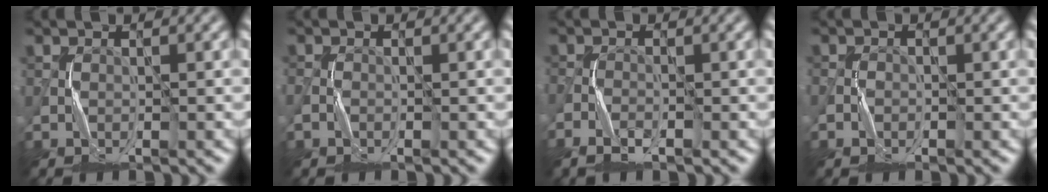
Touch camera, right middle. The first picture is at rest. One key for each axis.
{"total": 1.1, "fx": -0.5, "fy": 0.8, "fz": 0.7, "tx": -0.017, "ty": 0.002, "tz": -0.013}
{"total": 2.4, "fx": -1.5, "fy": 0.9, "fz": 1.7, "tx": -0.041, "ty": -0.001, "tz": -0.034}
{"total": 1.0, "fx": -0.5, "fy": 0.8, "fz": 0.5, "tx": -0.010, "ty": 0.003, "tz": -0.011}